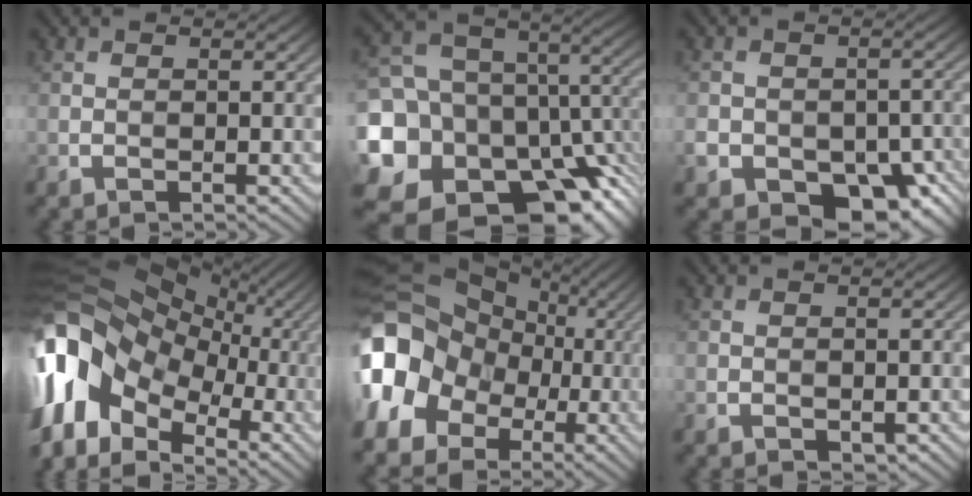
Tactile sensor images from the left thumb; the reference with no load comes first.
{"total": 20.2, "force": [-9.0, 15.0, 10.1], "torque": [-0.237, -0.015, -0.107]}
{"total": 12.1, "force": [-6.5, 8.2, 6.1], "torque": [-0.104, -0.034, -0.095]}
{"total": 18.0, "force": [-2.8, 13.4, 11.6], "torque": [-0.272, -0.006, -0.051]}
{"total": 16.8, "force": [-3.1, 14.4, 8.0], "torque": [-0.219, -0.004, -0.080]}
{"total": 0.7, "force": [-0.2, 0.5, 0.5], "torque": [-0.008, -0.004, -0.001]}